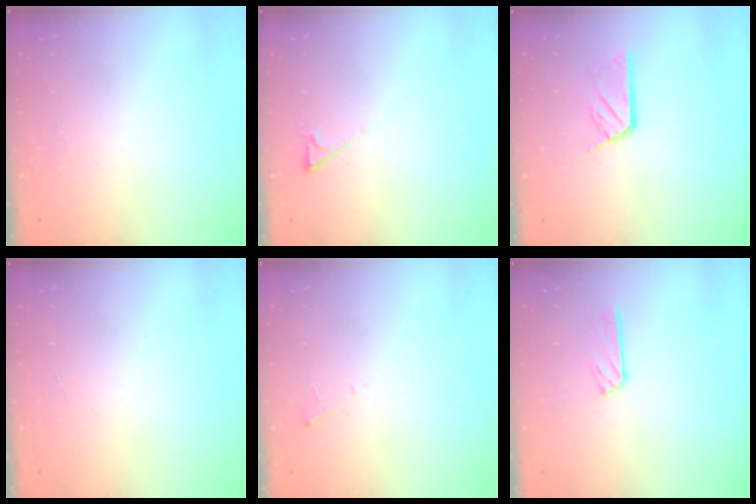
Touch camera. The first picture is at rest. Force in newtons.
{"total": 2.5, "press": 2.5, "slide": 0.3}
{"total": 6.0, "press": 6.0, "slide": 0.5}
{"total": 0.0}
{"total": 2.0, "press": 2.0, "slide": 0.2}
{"total": 3.7, "press": 3.7, "slide": 0.4}